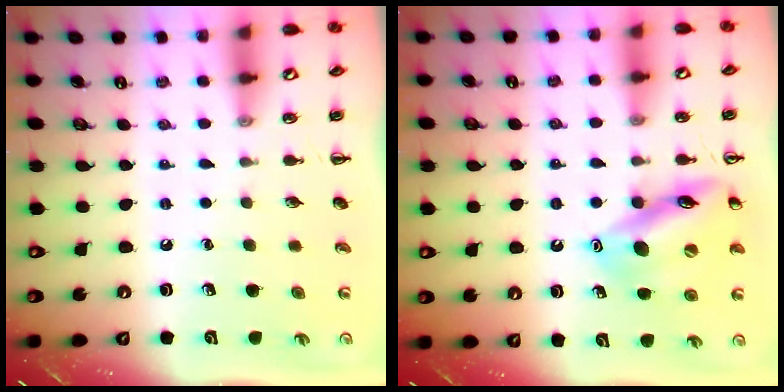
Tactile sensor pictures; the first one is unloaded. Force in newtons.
{"total": 14.2, "press": 14.1, "slide": 1.1}